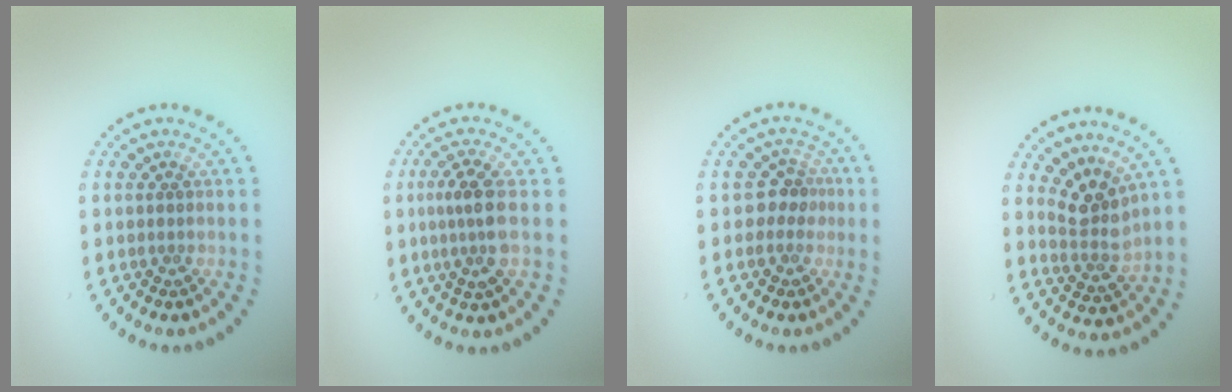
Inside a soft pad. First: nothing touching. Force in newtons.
{"total": 3.0, "press": 2.6, "slide": 1.5}
{"total": 2.0, "press": 1.6, "slide": 1.3}
{"total": 3.1, "press": 2.3, "slide": 2.2}